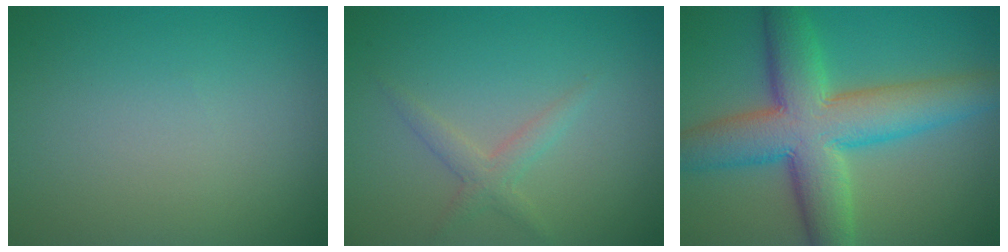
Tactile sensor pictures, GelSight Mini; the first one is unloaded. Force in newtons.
{"total": 1.8, "press": 1.8, "slide": 0.1}
{"total": 10.2, "press": 10.2, "slide": 0.2}